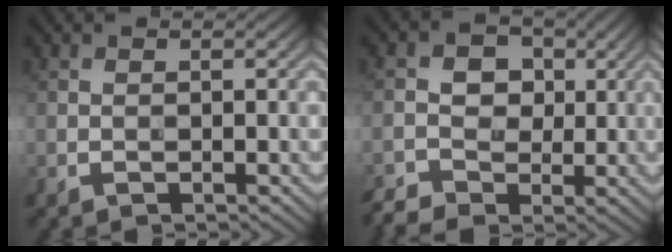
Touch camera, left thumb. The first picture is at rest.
{"total": 4.1, "force": [-1.1, 3.5, 1.8], "torque": [-0.037, 0.006, -0.023]}